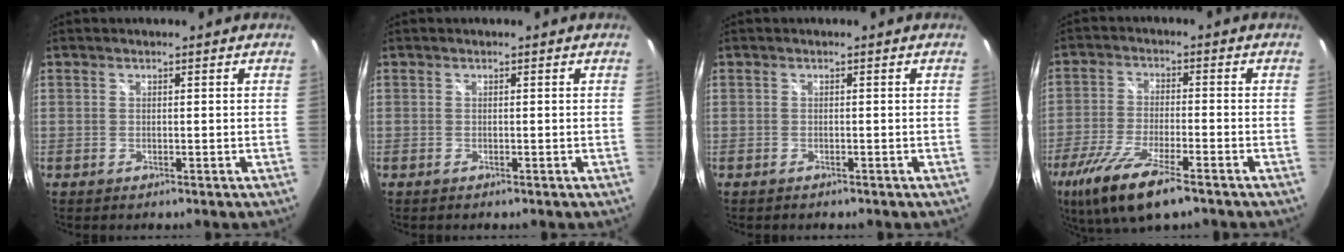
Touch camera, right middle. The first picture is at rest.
{"total": 0.0}
{"total": 0.9, "force": [-0.7, 0.4, 0.2], "torque": [-0.007, -0.002, -0.012]}
{"total": 13.5, "force": [-8.6, 3.3, 9.8], "torque": [-0.217, -0.041, -0.164]}